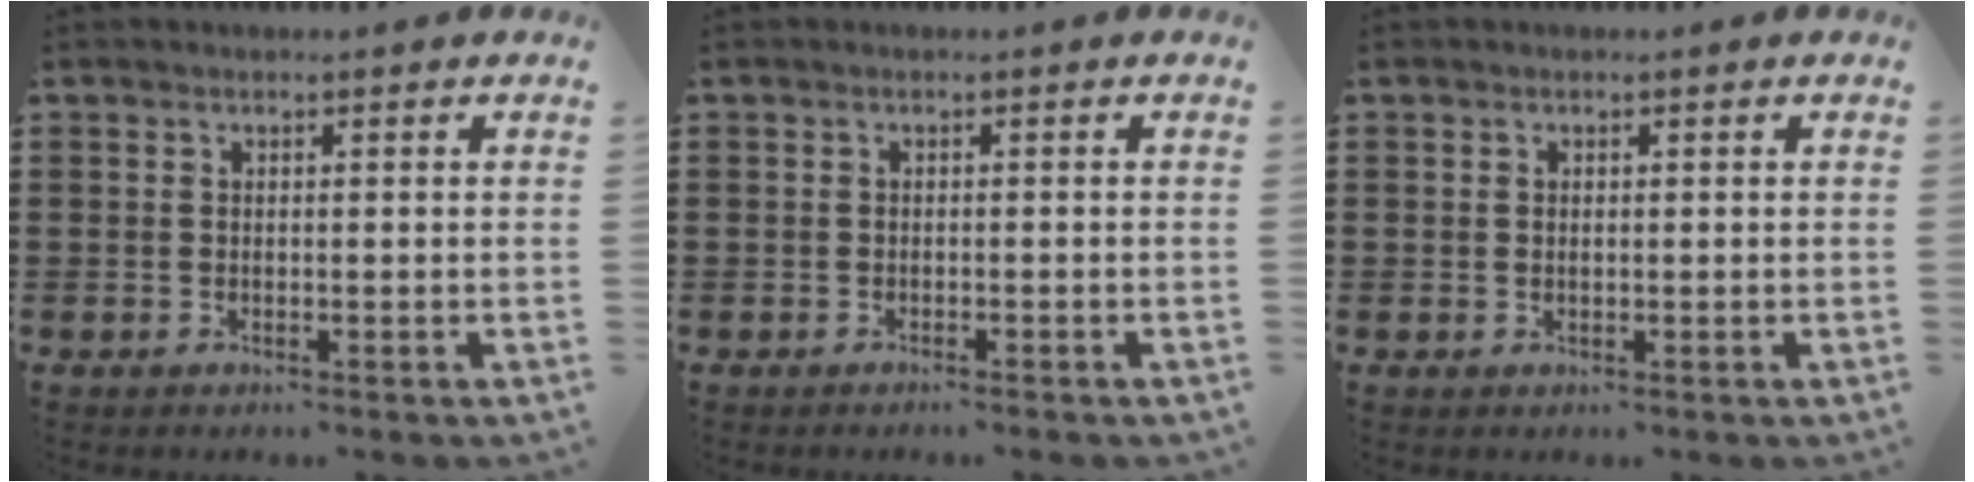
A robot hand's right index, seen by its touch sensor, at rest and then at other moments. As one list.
[{"total": 0.7, "force": [-0.7, -0.2, 0.2], "torque": [-0.006, -0.004, -0.013]}, {"total": 0.6, "force": [0.1, 0.4, 0.5], "torque": [-0.011, 0.002, 0.002]}]